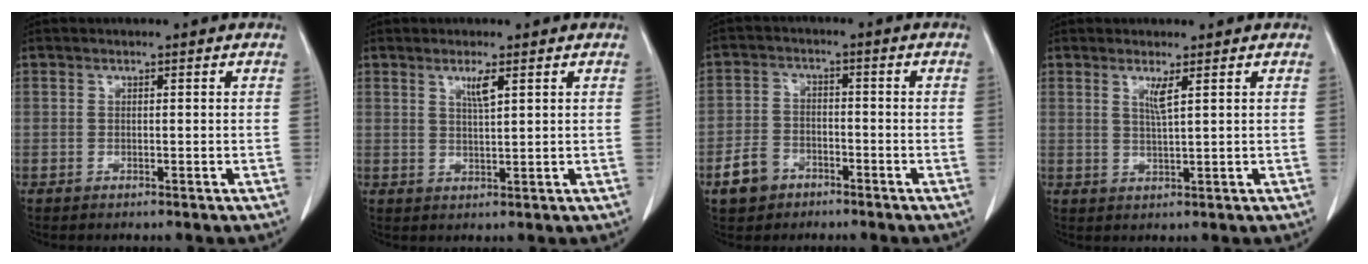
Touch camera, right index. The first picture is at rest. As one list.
[{"total": 2.6, "force": [1.4, 0.0, 2.2], "torque": [-0.045, -0.003, 0.027]}, {"total": 5.5, "force": [-3.4, 3.9, 1.9], "torque": [-0.046, 0.008, -0.057]}, {"total": 2.3, "force": [1.1, -0.3, 1.9], "torque": [-0.042, -0.008, 0.024]}]